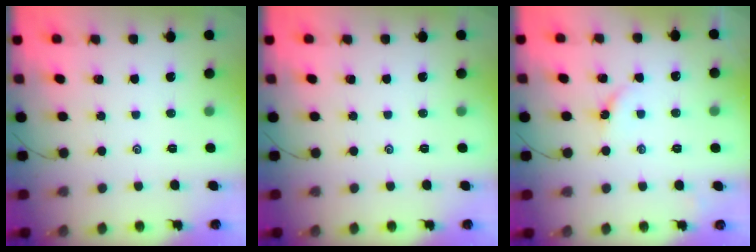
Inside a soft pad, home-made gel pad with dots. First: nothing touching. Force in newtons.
{"total": 0.0}
{"total": 3.4, "press": 3.3, "slide": 0.4}